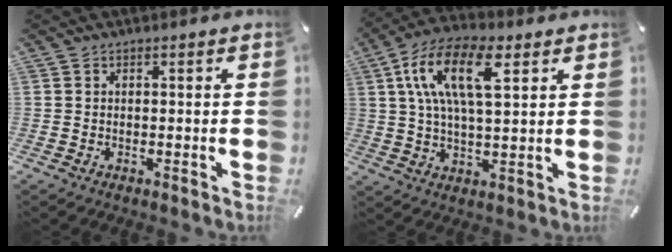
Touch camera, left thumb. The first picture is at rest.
{"total": 15.1, "force": [5.8, 6.7, 12.2], "torque": [-0.254, 0.002, 0.095]}